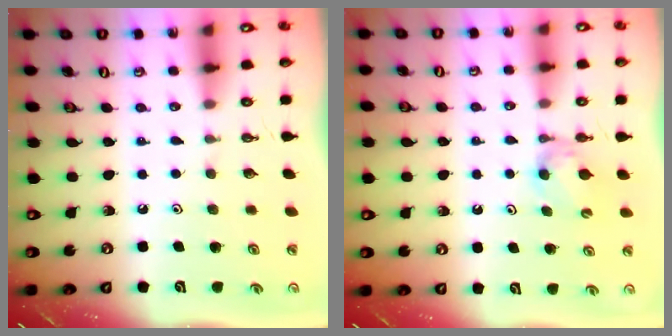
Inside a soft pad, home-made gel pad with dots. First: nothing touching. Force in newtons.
{"total": 4.5, "press": 4.5, "slide": 0.6}